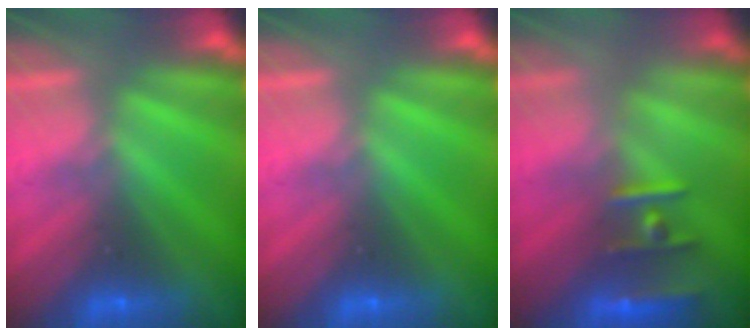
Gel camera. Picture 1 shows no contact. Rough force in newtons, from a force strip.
{"total": 0.0}
{"total": 2.4}